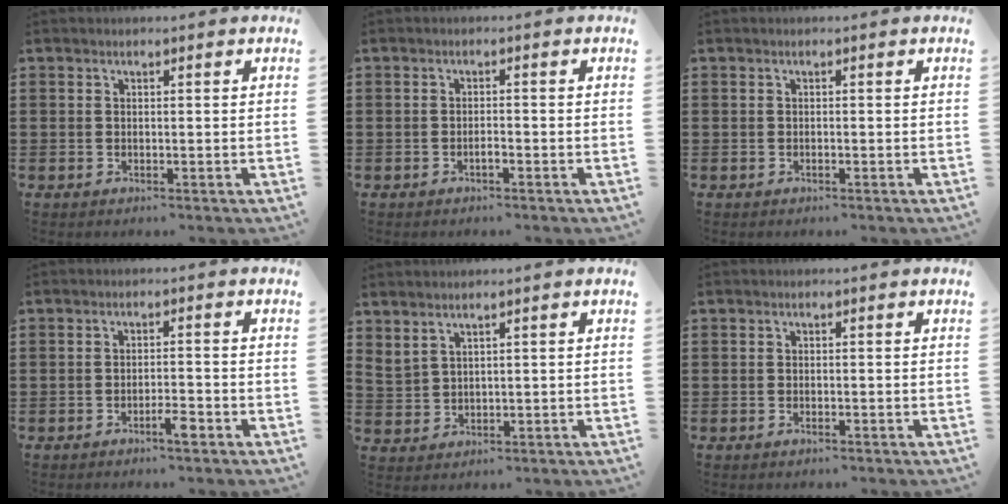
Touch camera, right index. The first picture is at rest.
{"total": 1.1, "force": [-0.7, 0.2, 0.8], "torque": [-0.017, -0.002, -0.011]}
{"total": 0.0}
{"total": 2.9, "force": [-1.9, 0.4, 2.1], "torque": [-0.036, 0.003, -0.035]}
{"total": 1.9, "force": [1.7, 0.7, 0.4], "torque": [-0.014, 0.005, 0.033]}
{"total": 0.5, "force": [-0.4, 0.1, 0.3], "torque": [-0.009, -0.005, -0.007]}